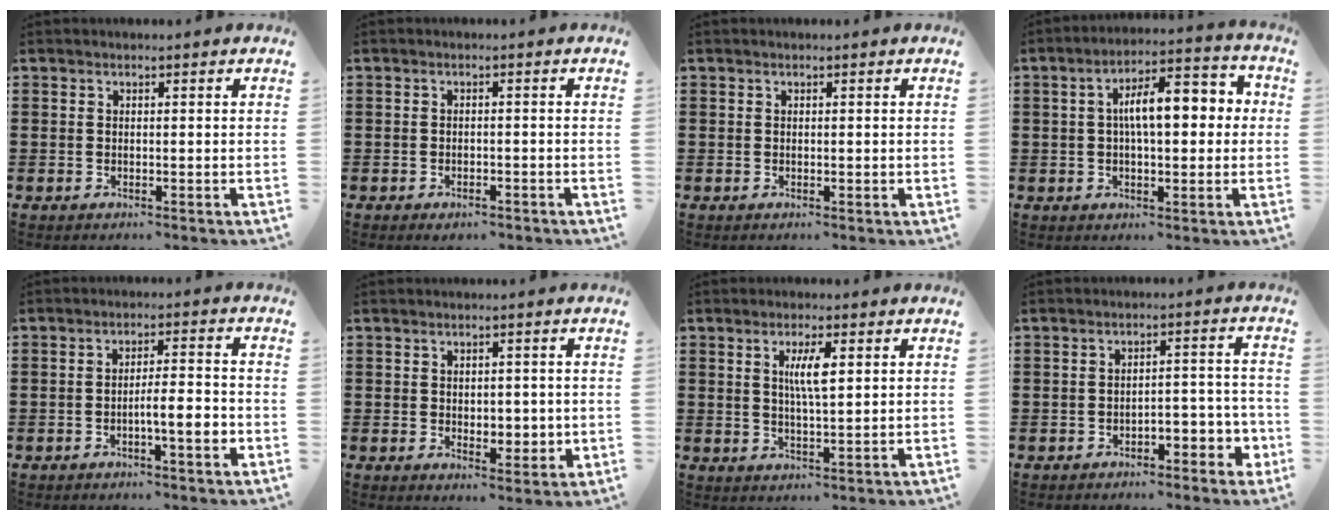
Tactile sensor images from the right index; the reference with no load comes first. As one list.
[{"total": 1.3, "force": [-1.2, 0.4, 0.3], "torque": [-0.009, 0.001, -0.025]}, {"total": 0.0}, {"total": 9.0, "force": [0.9, 3.8, 8.1], "torque": [-0.128, 0.006, 0.007]}, {"total": 5.1, "force": [-1.9, 0.9, 4.7], "torque": [-0.080, 0.001, -0.032]}, {"total": 3.1, "force": [0.3, 2.3, 2.1], "torque": [-0.030, 0.004, 0.001]}, {"total": 4.3, "force": [1.2, 0.9, 4.0], "torque": [-0.083, 0.007, 0.018]}, {"total": 3.7, "force": [-2.4, 1.7, 2.3], "torque": [-0.040, 0.012, -0.046]}]